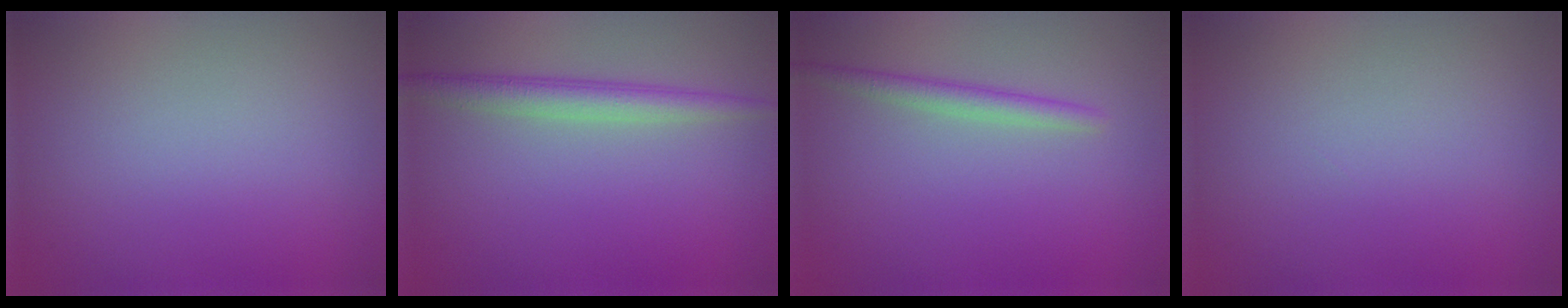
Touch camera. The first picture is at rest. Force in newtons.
{"total": 2.7, "press": 2.7, "slide": 0.1}
{"total": 1.9, "press": 1.9, "slide": 0.0}
{"total": 0.0}